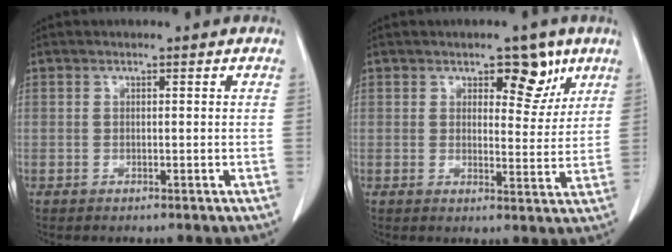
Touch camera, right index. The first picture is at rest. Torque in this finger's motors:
{"motor_torque": [0.19, 0.03, 0.21, 0.03]}